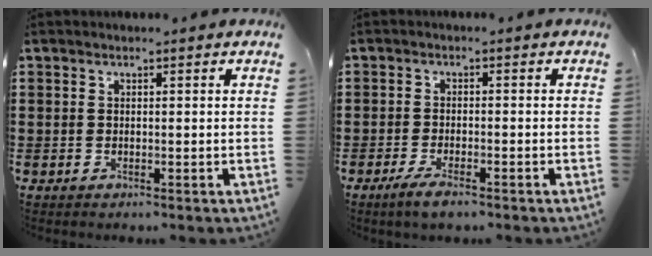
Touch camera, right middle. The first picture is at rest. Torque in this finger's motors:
{"motor_torque": [1.13, -0.69, 0.19, 0.13]}